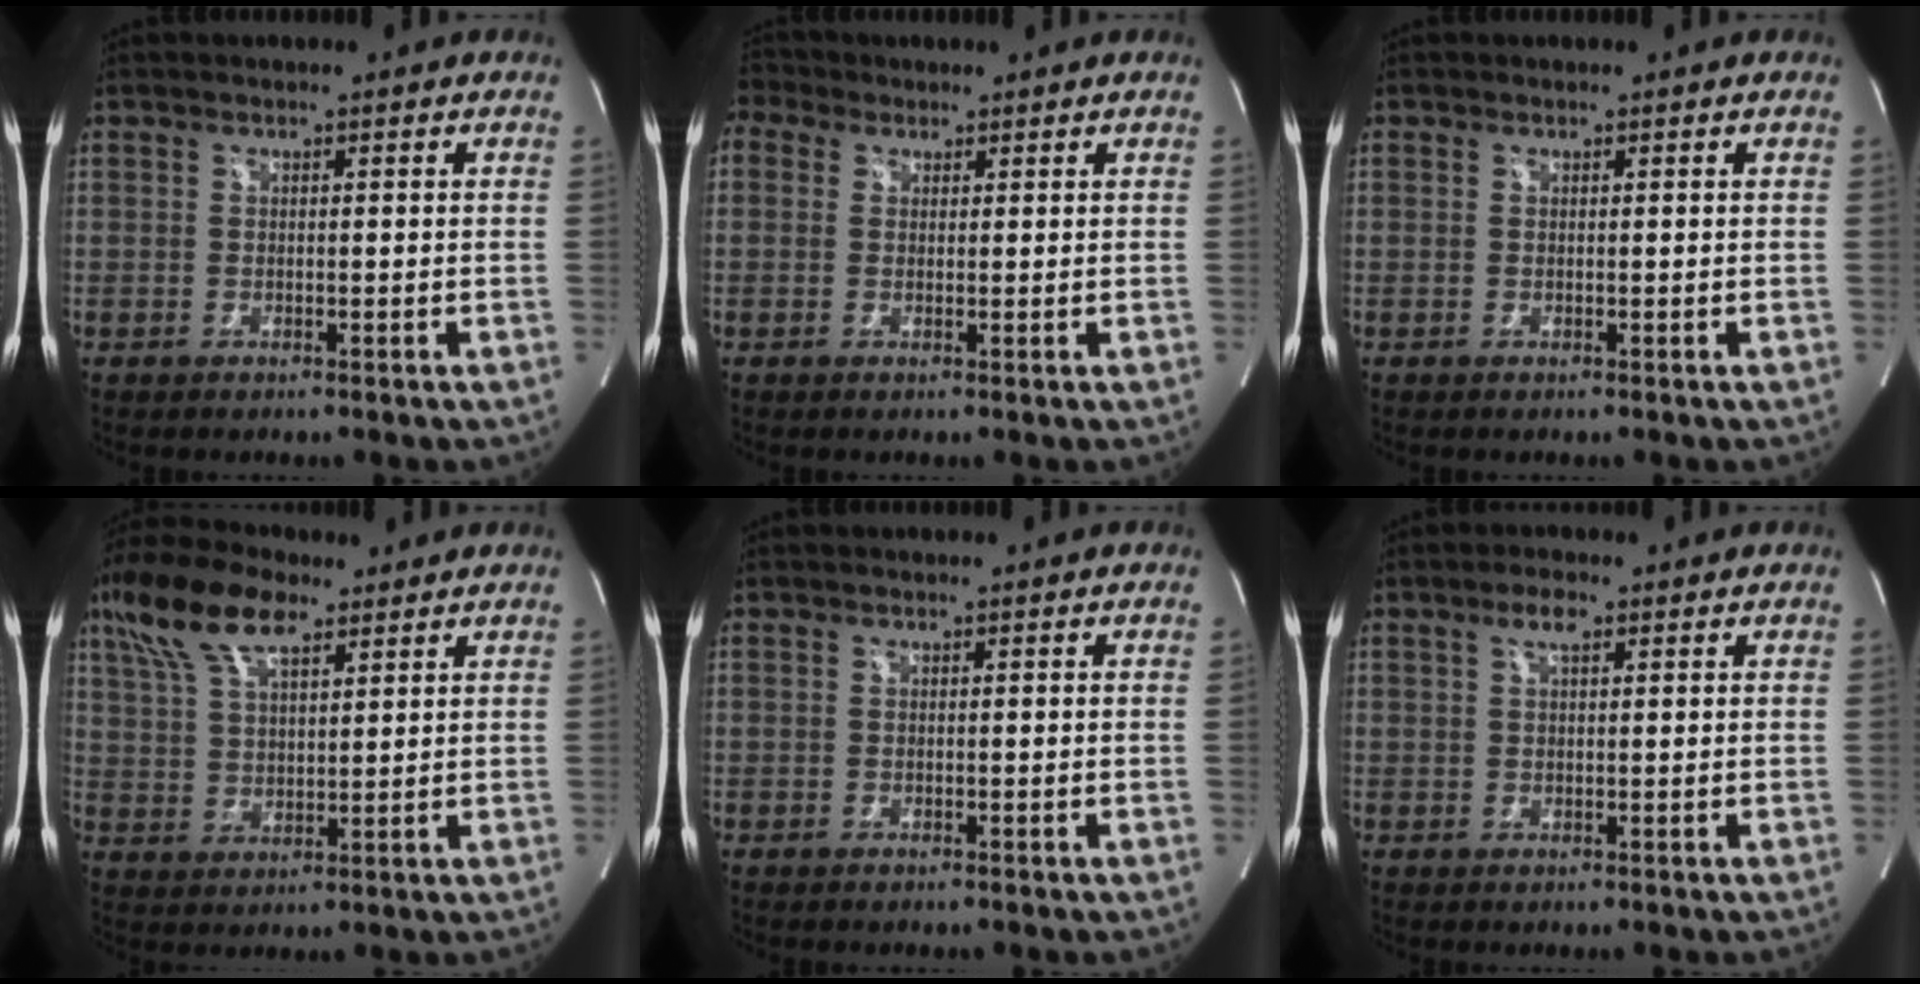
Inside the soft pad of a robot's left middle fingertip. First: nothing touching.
{"total": 3.4, "force": [2.1, 2.6, 0.8], "torque": [-0.023, 0.029, 0.041]}
{"total": 0.0}
{"total": 11.3, "force": [7.2, 4.1, 7.7], "torque": [-0.166, 0.028, 0.139]}
{"total": 0.0}
{"total": 2.5, "force": [1.3, 0.7, 2.0], "torque": [-0.042, 0.009, 0.026]}